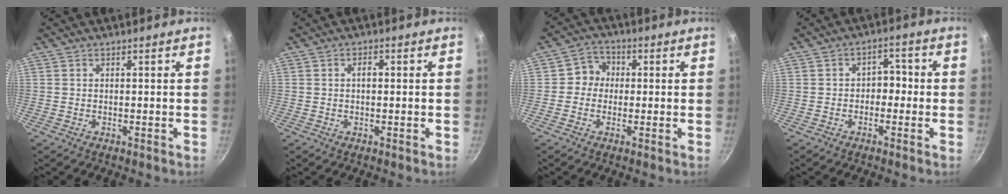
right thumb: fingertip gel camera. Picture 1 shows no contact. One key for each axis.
{"total": 1.8, "fx": 0.1, "fy": 1.0, "fz": 1.5, "tx": -0.022, "ty": 0.007, "tz": 0.001}
{"total": 5.0, "fx": -0.1, "fy": 4.5, "fz": 2.2, "tx": -0.011, "ty": 0.014, "tz": -0.015}
{"total": 3.5, "fx": -0.7, "fy": 2.5, "fz": 2.3, "tx": -0.014, "ty": 0.018, "tz": -0.021}